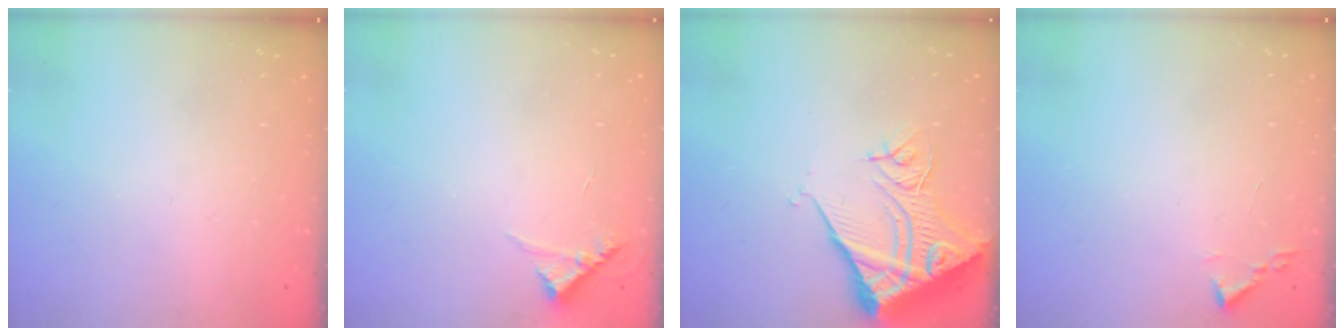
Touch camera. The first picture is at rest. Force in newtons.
{"total": 5.0, "press": 5.0, "slide": 0.4}
{"total": 13.1, "press": 13.0, "slide": 1.7}
{"total": 1.9, "press": 1.8, "slide": 0.3}